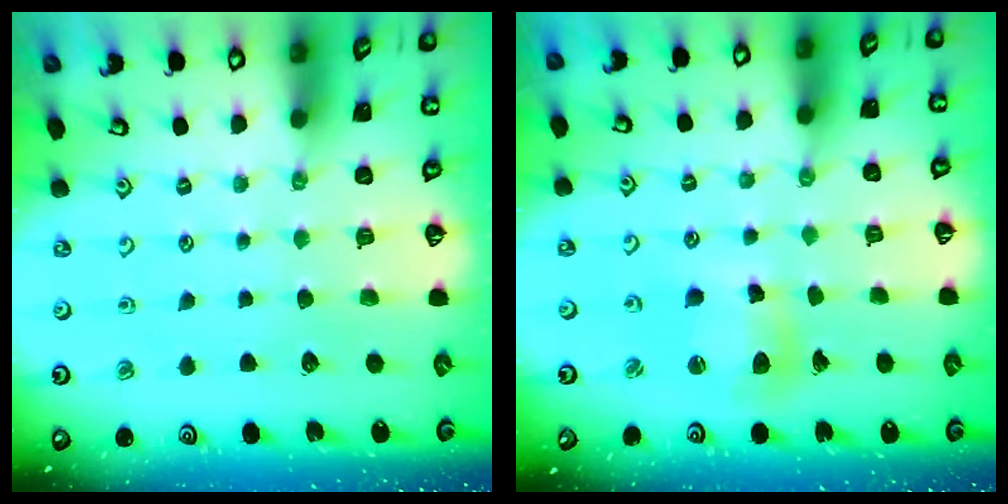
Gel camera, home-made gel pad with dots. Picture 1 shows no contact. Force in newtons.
{"total": 10.0, "press": 9.9, "slide": 1.3}